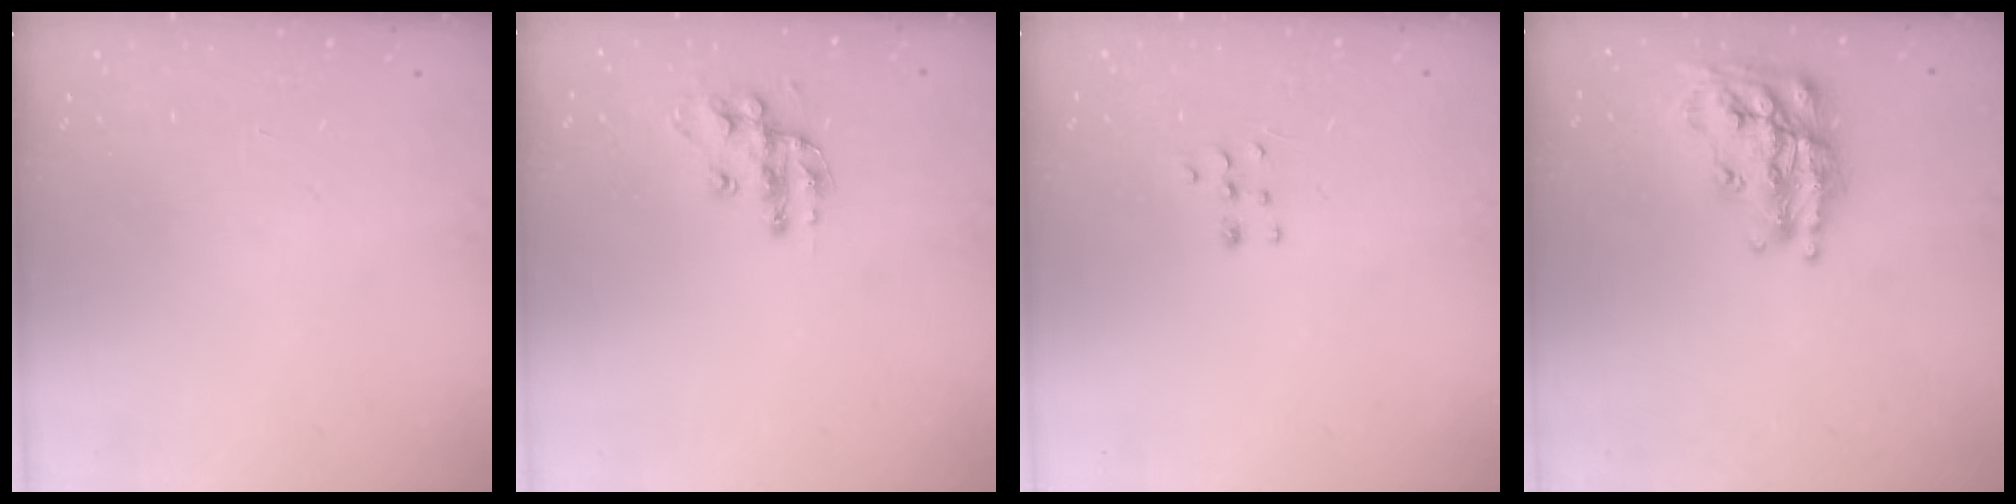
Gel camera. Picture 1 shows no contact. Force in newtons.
{"total": 11.8, "press": 11.8, "slide": 0.6}
{"total": 4.4, "press": 4.3, "slide": 0.9}
{"total": 20.4, "press": 20.4, "slide": 1.4}